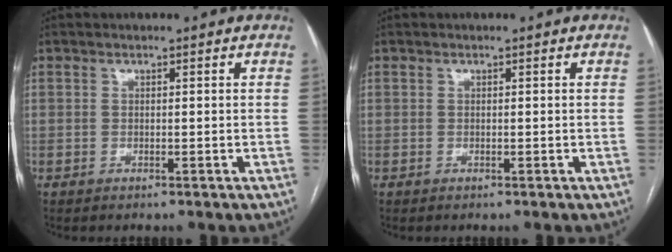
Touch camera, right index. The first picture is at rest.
{"total": 0.0}